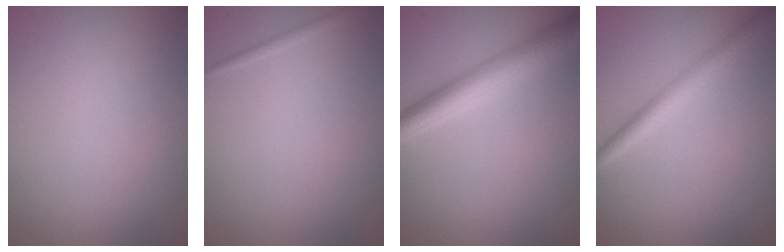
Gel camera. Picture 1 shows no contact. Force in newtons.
{"total": 0.6, "press": 0.6, "slide": 0.0}
{"total": 4.7, "press": 4.7, "slide": 0.1}
{"total": 2.8, "press": 2.8, "slide": 0.0}